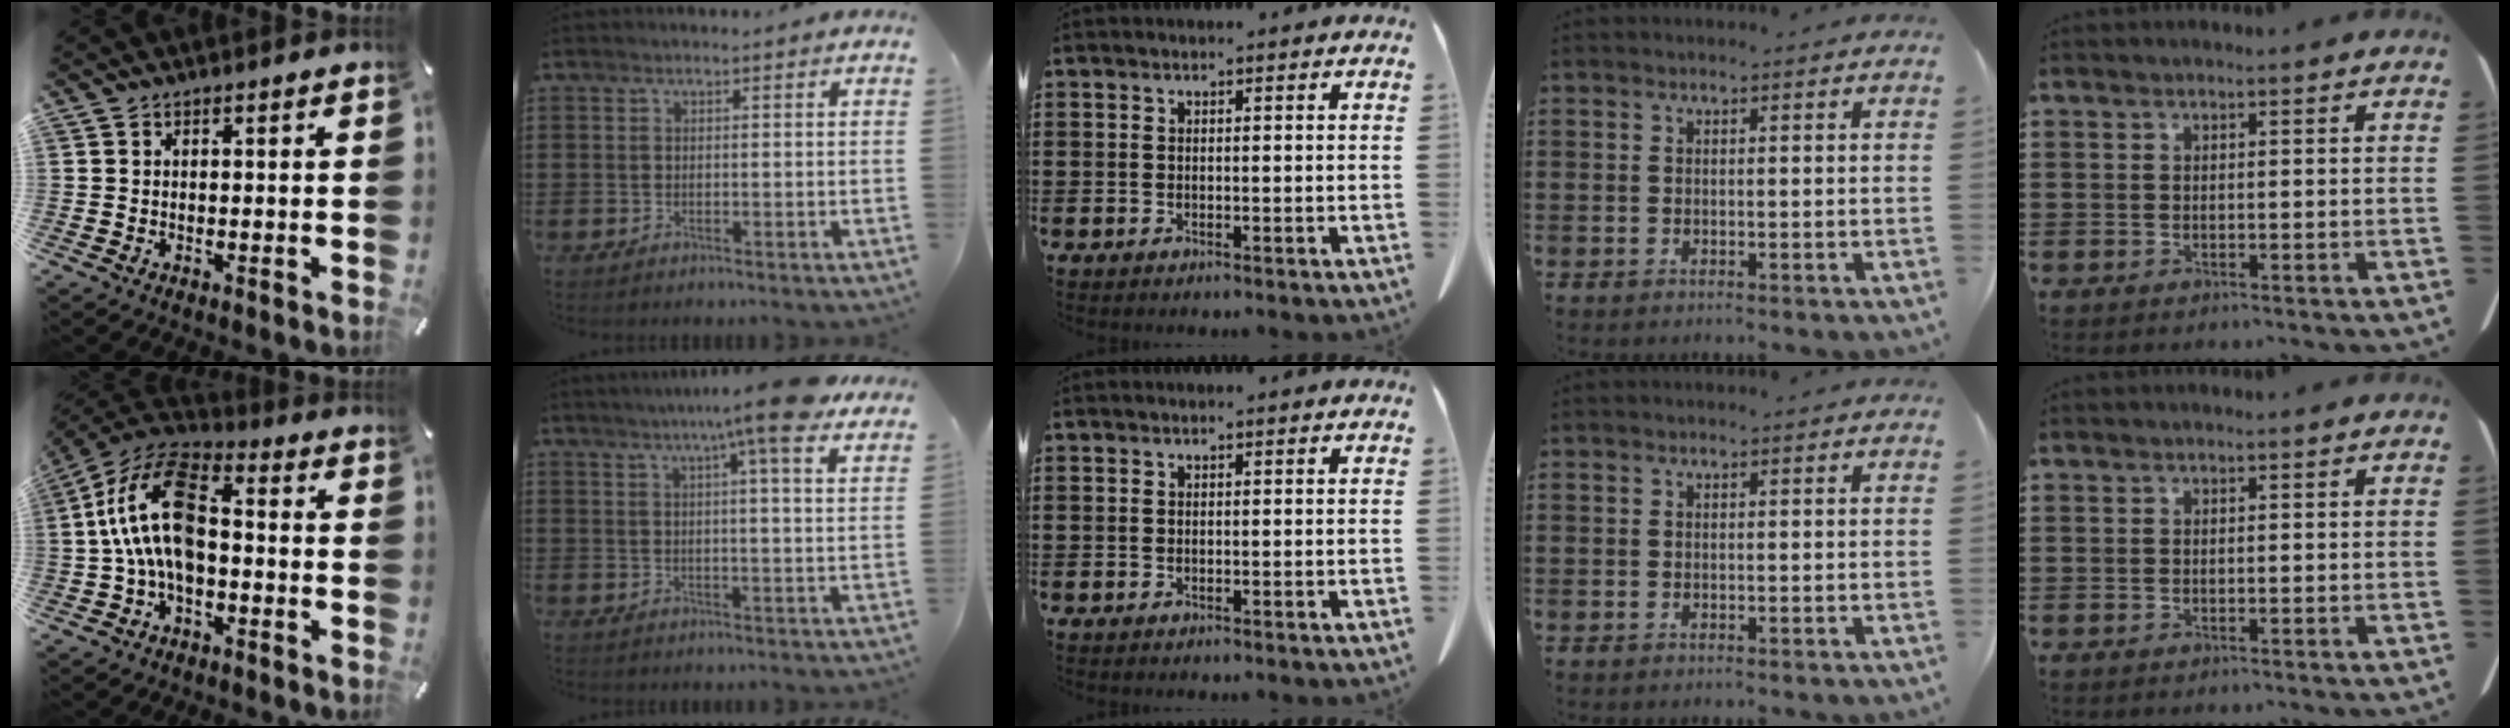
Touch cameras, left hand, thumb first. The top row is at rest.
{"thumb": {"total": 17.0, "force": [-0.4, 10.0, 13.8], "torque": [-0.299, 0.007, -0.013]}, "index": {"total": 9.4, "force": [6.7, -0.3, 6.5], "torque": [-0.113, -0.020, 0.110]}}